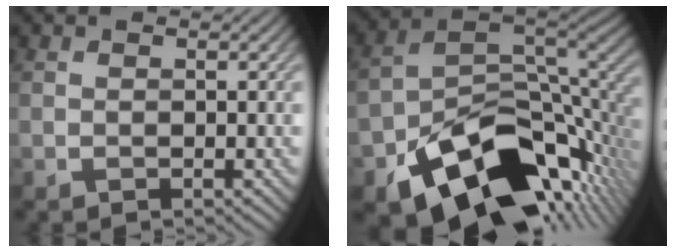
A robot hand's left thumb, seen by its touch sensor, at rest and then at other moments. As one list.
[{"total": 16.2, "force": [-8.9, 9.2, 10.0], "torque": [-0.160, -0.036, -0.133]}]